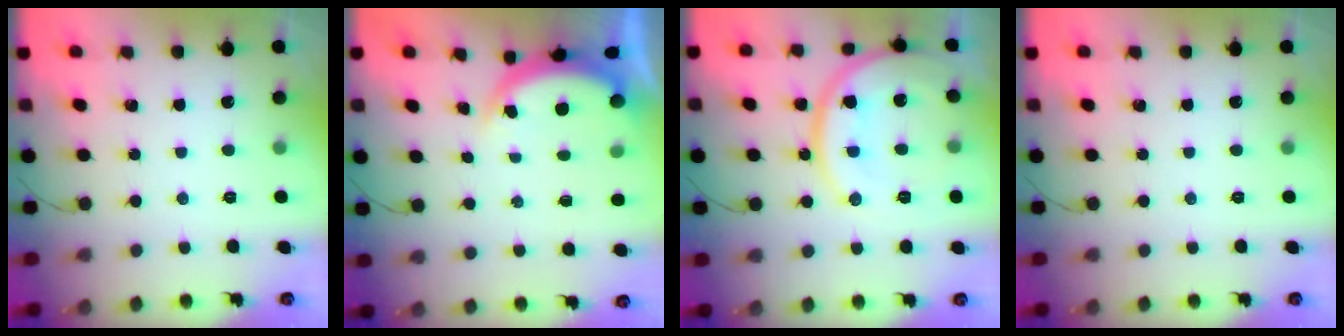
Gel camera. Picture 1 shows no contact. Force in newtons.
{"total": 5.0, "press": 4.8, "slide": 1.3}
{"total": 19.1, "press": 19.0, "slide": 2.5}
{"total": 0.0}